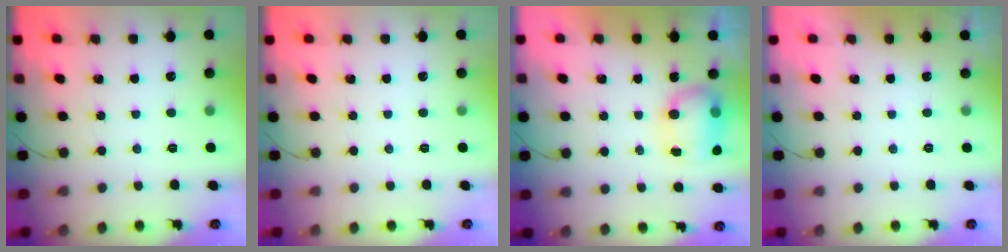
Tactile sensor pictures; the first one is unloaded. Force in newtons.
{"total": 0.0}
{"total": 9.4, "press": 8.7, "slide": 3.6}
{"total": 0.0}